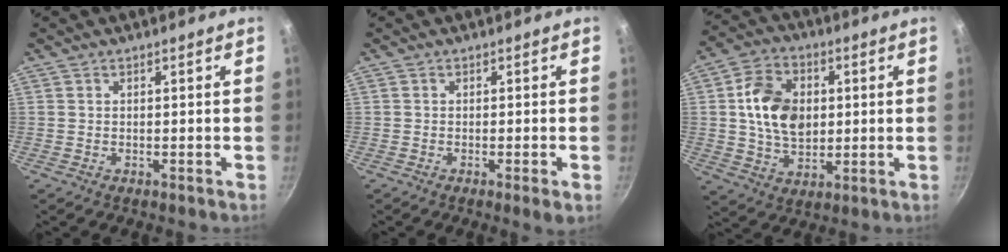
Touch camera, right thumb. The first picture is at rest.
{"total": 2.2, "force": [-0.8, 0.1, 2.1], "torque": [-0.043, -0.004, -0.014]}
{"total": 13.3, "force": [1.8, 9.6, 9.1], "torque": [-0.135, 0.003, 0.029]}